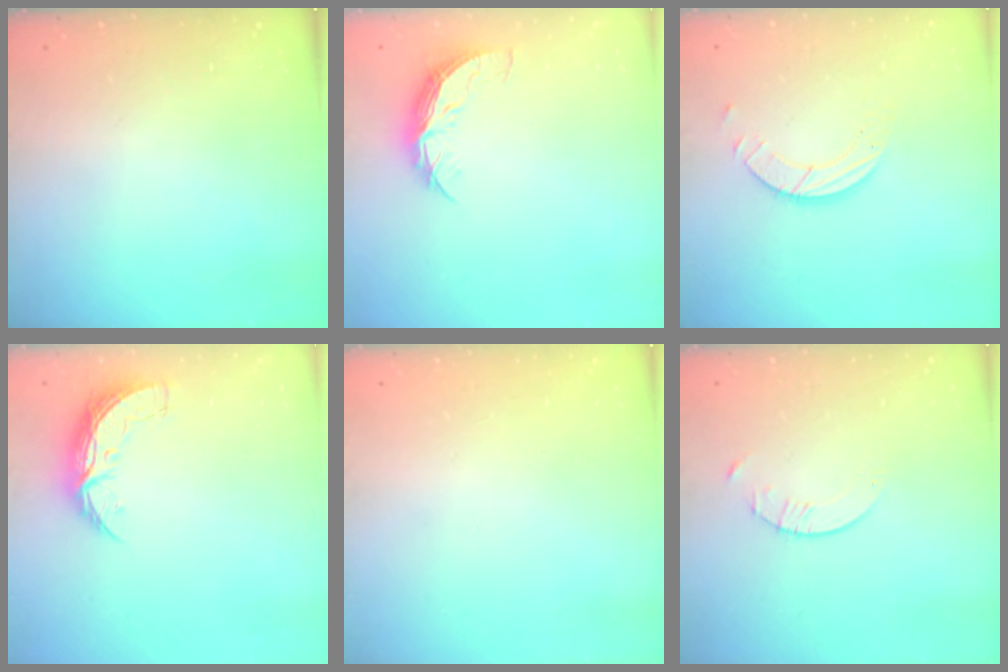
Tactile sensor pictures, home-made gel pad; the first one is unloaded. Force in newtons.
{"total": 7.9, "press": 7.8, "slide": 0.6}
{"total": 4.2, "press": 4.2, "slide": 0.3}
{"total": 7.5, "press": 7.5, "slide": 0.5}
{"total": 0.0}
{"total": 2.1, "press": 2.1, "slide": 0.3}